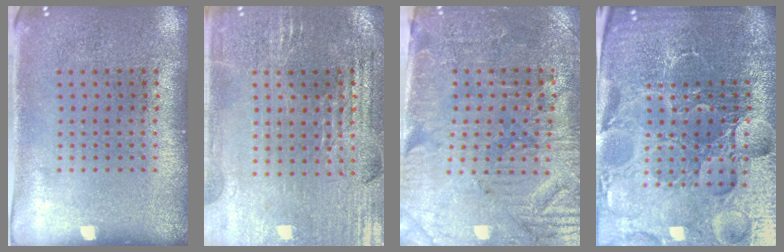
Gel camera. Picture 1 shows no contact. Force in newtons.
{"total": 2.8, "press": 2.8, "slide": 0.4}
{"total": 3.7, "press": 3.4, "slide": 1.5}
{"total": 6.3, "press": 5.8, "slide": 2.5}